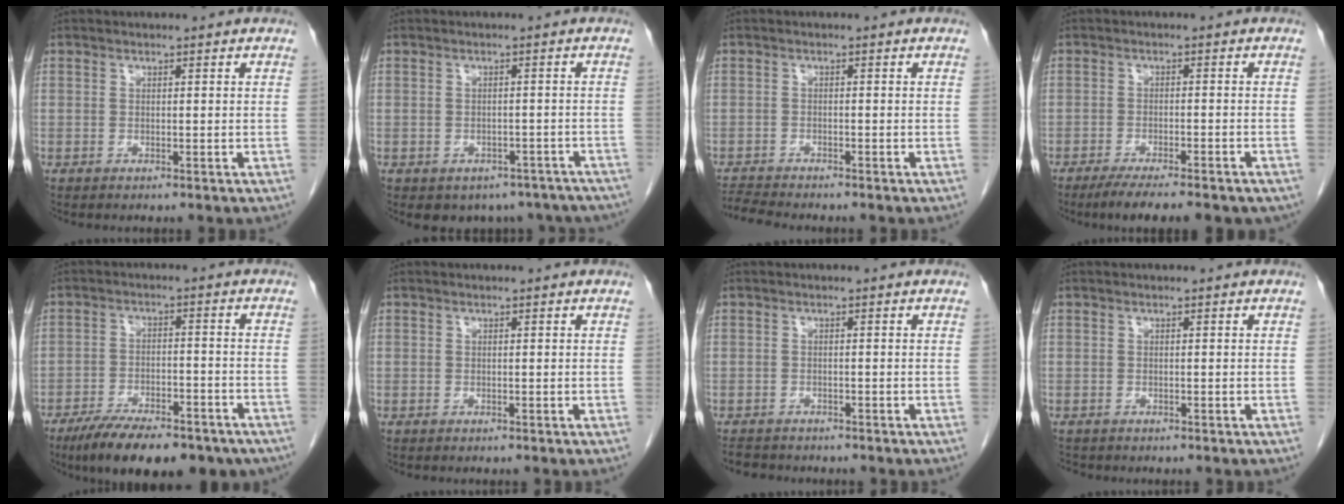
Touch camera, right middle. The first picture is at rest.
{"total": 10.5, "force": [-8.1, 6.1, 2.6], "torque": [-0.022, 0.003, -0.082]}
{"total": 3.9, "force": [-3.8, -0.4, 0.7], "torque": [-0.015, -0.017, -0.067]}
{"total": 10.2, "force": [-8.2, 2.0, 5.8], "torque": [-0.075, -0.011, -0.110]}
{"total": 17.5, "force": [-13.2, 5.8, 9.8], "torque": [-0.126, 0.003, -0.196]}
{"total": 0.0}
{"total": 3.5, "force": [-3.2, 1.3, 0.6], "torque": [-0.010, -0.007, -0.050]}
{"total": 1.1, "force": [-1.0, 0.5, 0.1], "torque": [-0.008, -0.003, -0.018]}